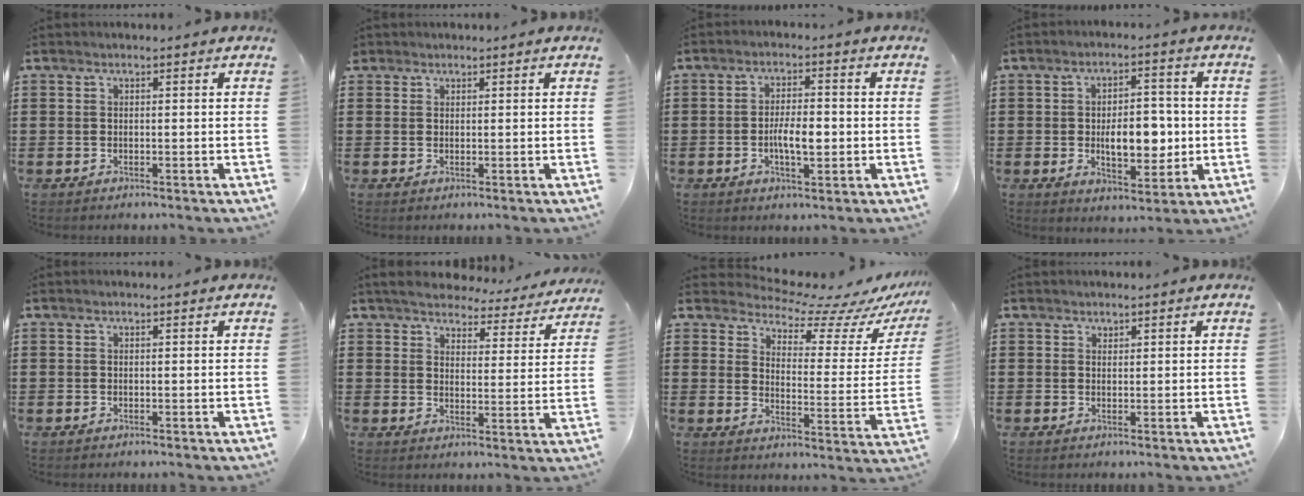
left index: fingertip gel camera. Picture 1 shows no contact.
{"total": 1.0, "force": [0.8, 0.6, 0.0], "torque": [-0.003, 0.003, 0.016]}
{"total": 5.1, "force": [-0.8, 2.0, 4.6], "torque": [-0.080, 0.002, -0.019]}
{"total": 8.4, "force": [-0.9, 4.2, 7.2], "torque": [-0.097, 0.001, -0.023]}
{"total": 0.0}
{"total": 5.0, "force": [4.9, 0.8, 0.9], "torque": [-0.042, -0.029, 0.084]}
{"total": 7.5, "force": [7.1, 1.0, 2.1], "torque": [-0.047, -0.062, 0.118]}
{"total": 0.9, "force": [0.8, 0.4, 0.1], "torque": [-0.003, 0.001, 0.017]}